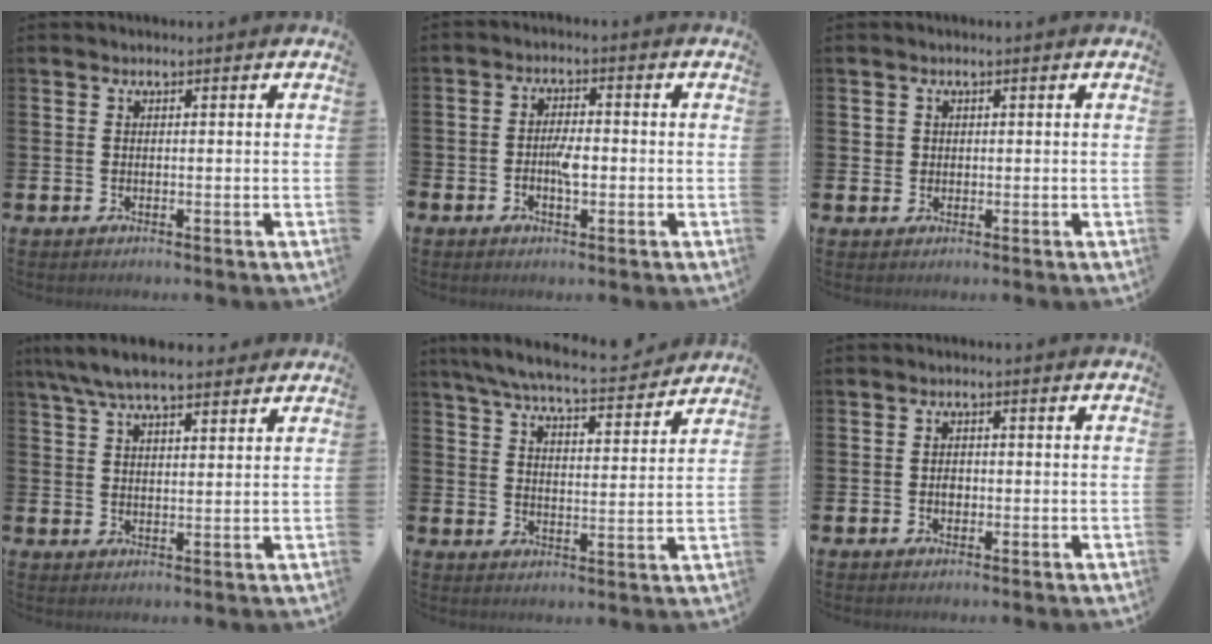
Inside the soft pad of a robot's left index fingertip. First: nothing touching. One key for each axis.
{"total": 3.1, "fx": -0.9, "fy": 1.5, "fz": 2.5, "tx": -0.045, "ty": 0.005, "tz": -0.017}
{"total": 1.3, "fx": 0.6, "fy": 1.1, "fz": 0.0, "tx": 0.007, "ty": 0.004, "tz": 0.009}
{"total": 6.8, "fx": 6.1, "fy": 1.5, "fz": 2.7, "tx": -0.069, "ty": -0.016, "tz": 0.112}
{"total": 7.3, "fx": 6.9, "fy": 0.7, "fz": 2.5, "tx": -0.070, "ty": -0.045, "tz": 0.119}
{"total": 1.5, "fx": -0.2, "fy": 1.1, "fz": 0.9, "tx": -0.009, "ty": 0.004, "tz": -0.007}